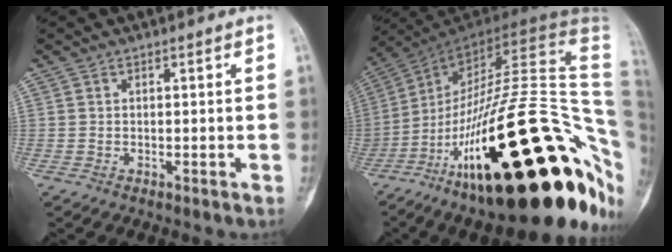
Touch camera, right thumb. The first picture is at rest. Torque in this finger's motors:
{"motor_torque": [3.76, 1.25, 2.33, -0.44, 1.05]}